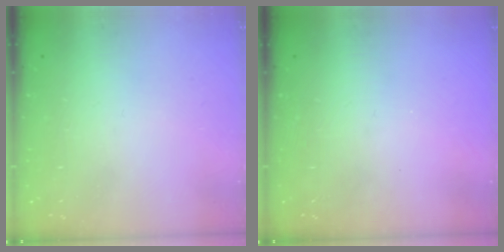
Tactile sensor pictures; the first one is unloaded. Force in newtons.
{"total": 0.0}